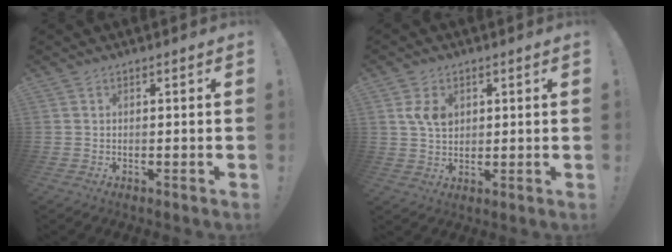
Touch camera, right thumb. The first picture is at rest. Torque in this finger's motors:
{"motor_torque": [-0.04, -0.05, 0.39, 0.31, 0.00]}